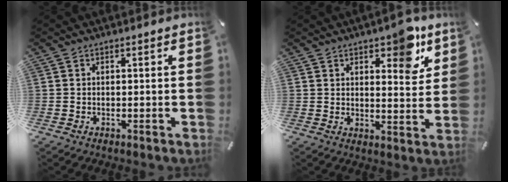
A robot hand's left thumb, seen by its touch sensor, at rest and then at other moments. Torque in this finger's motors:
{"motor_torque": [1.13, 0.26, 0.33, 0.09, 0.08]}